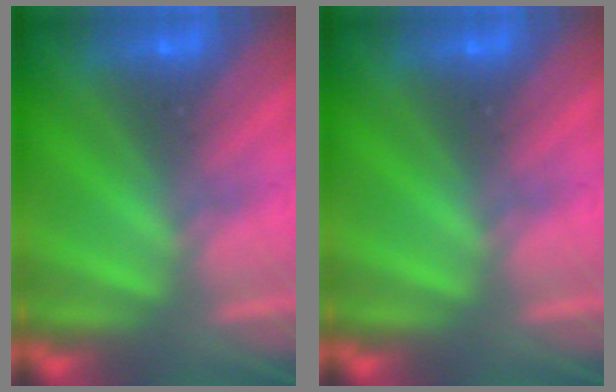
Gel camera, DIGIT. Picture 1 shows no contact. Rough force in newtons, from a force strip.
{"total": 0.0}